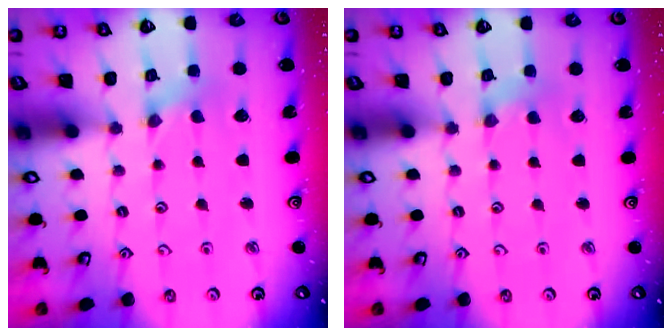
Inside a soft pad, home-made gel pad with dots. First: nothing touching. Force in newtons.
{"total": 2.8, "press": 2.7, "slide": 0.5}